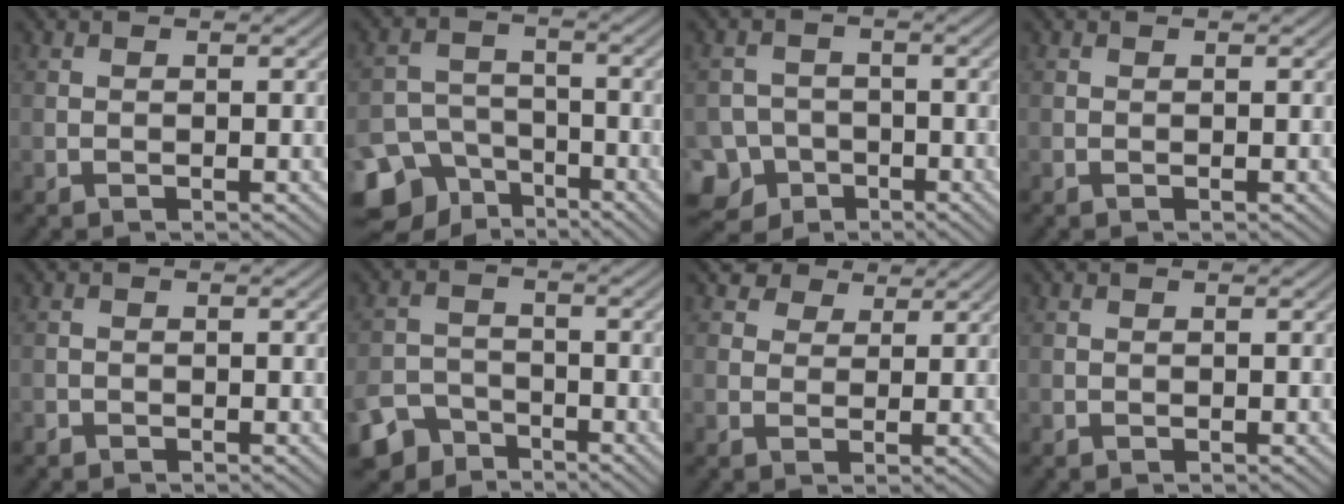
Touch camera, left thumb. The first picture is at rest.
{"total": 10.7, "force": [-6.8, 7.4, 3.7], "torque": [-0.081, -0.023, -0.117]}
{"total": 8.2, "force": [-4.8, 6.3, 1.9], "torque": [-0.043, -0.025, -0.097]}
{"total": 0.0}
{"total": 0.8, "force": [-0.6, 0.4, 0.0], "torque": [0.002, -0.003, -0.013]}
{"total": 5.7, "force": [-4.6, 3.1, 1.4], "torque": [-0.024, -0.008, -0.090]}
{"total": 4.4, "force": [3.0, 2.7, 1.7], "torque": [-0.042, -0.002, 0.056]}
{"total": 0.0}